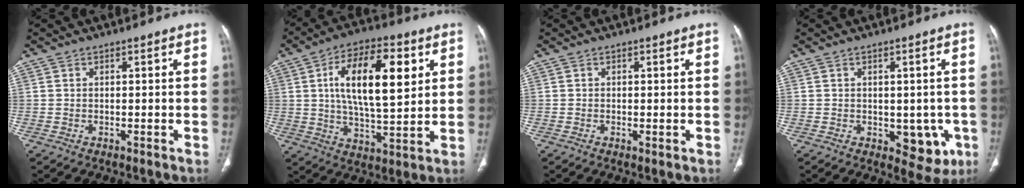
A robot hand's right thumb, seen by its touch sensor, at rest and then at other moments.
{"total": 17.9, "force": [4.8, 7.6, 15.5], "torque": [-0.240, -0.009, 0.079]}
{"total": 0.7, "force": [-0.1, 0.3, 0.7], "torque": [-0.014, -0.004, -0.003]}
{"total": 7.5, "force": [-1.7, 4.7, 5.6], "torque": [-0.029, -0.006, -0.011]}